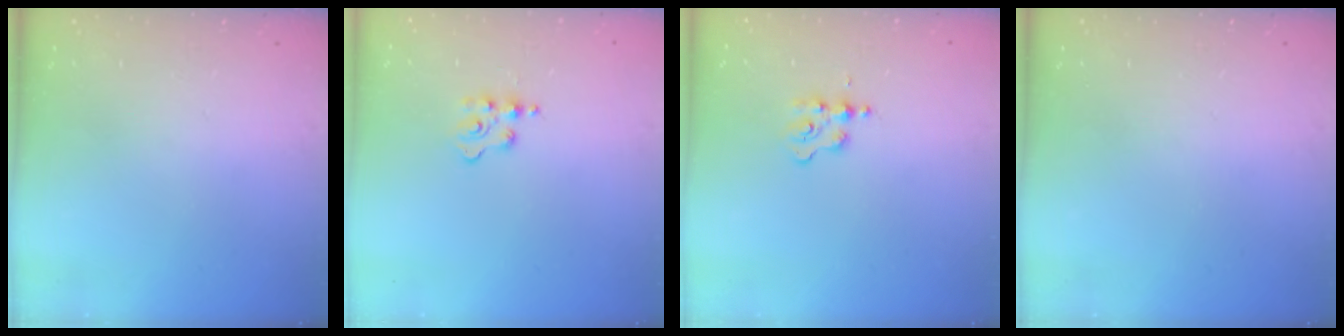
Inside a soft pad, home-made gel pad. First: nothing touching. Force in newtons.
{"total": 3.4, "press": 3.4, "slide": 0.3}
{"total": 1.9, "press": 1.9, "slide": 0.2}
{"total": 0.0}